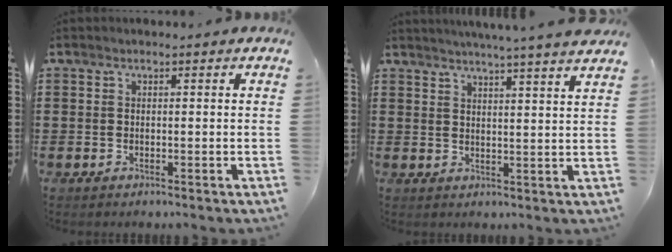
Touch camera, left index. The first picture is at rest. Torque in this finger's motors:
{"motor_torque": [1.35, -0.79, 0.23, 0.09]}